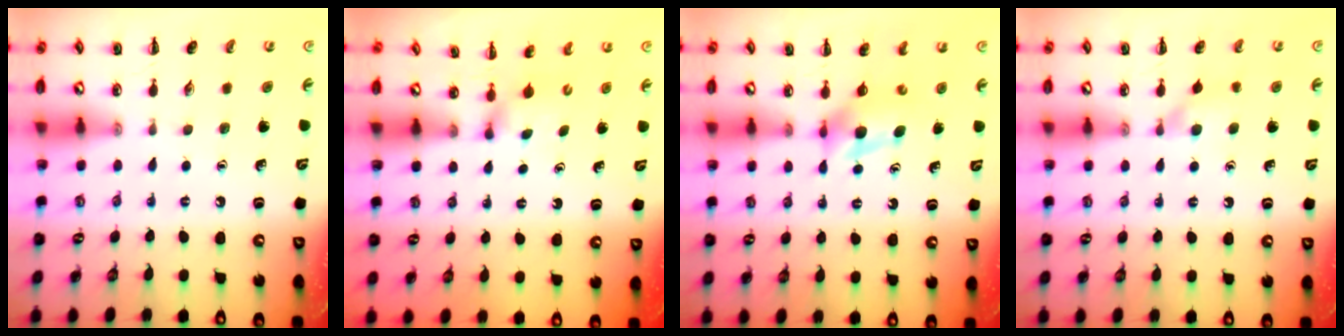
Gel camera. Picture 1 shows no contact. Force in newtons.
{"total": 1.8, "press": 1.5, "slide": 0.9}
{"total": 3.9, "press": 3.7, "slide": 0.9}
{"total": 4.0, "press": 3.7, "slide": 1.4}